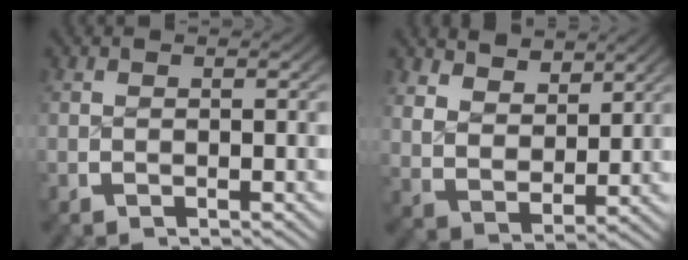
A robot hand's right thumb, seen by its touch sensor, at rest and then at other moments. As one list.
[{"total": 5.2, "force": [2.5, 3.4, 3.1], "torque": [-0.064, -0.024, 0.059]}]